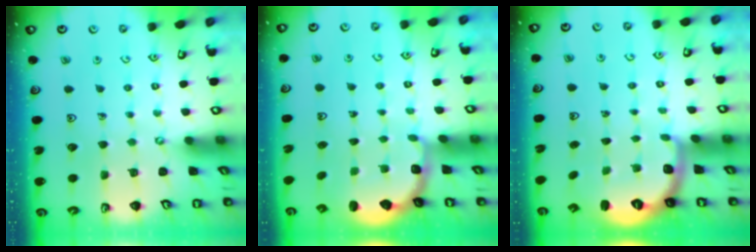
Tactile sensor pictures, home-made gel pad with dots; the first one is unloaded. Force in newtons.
{"total": 2.6, "press": 2.1, "slide": 1.5}
{"total": 2.6, "press": 1.6, "slide": 2.1}